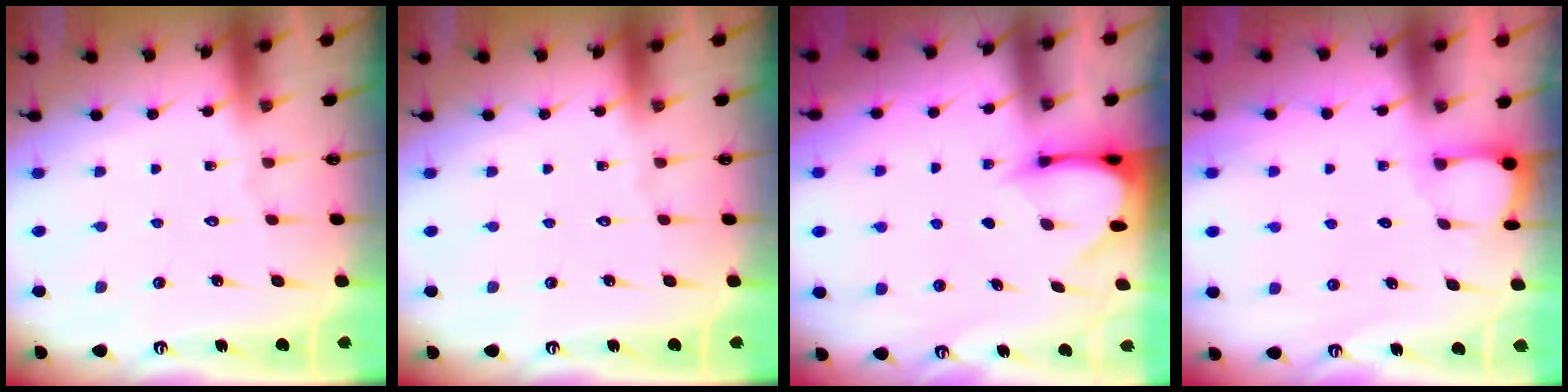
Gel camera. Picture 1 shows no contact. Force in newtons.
{"total": 0.0}
{"total": 3.4, "press": 3.4, "slide": 0.3}
{"total": 2.0, "press": 2.0, "slide": 0.2}